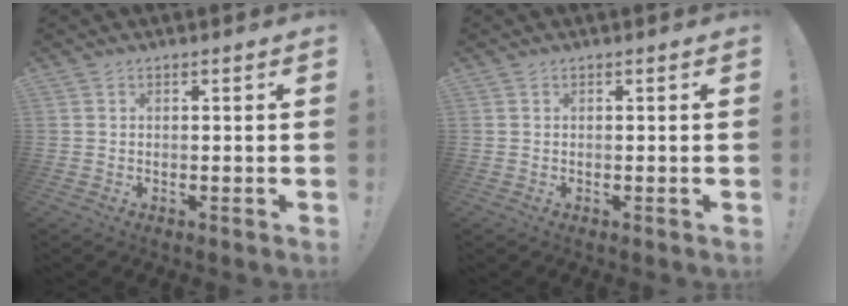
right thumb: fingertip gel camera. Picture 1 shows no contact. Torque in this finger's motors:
{"motor_torque": [0.00, 0.00, 0.00, 0.00, 0.00]}